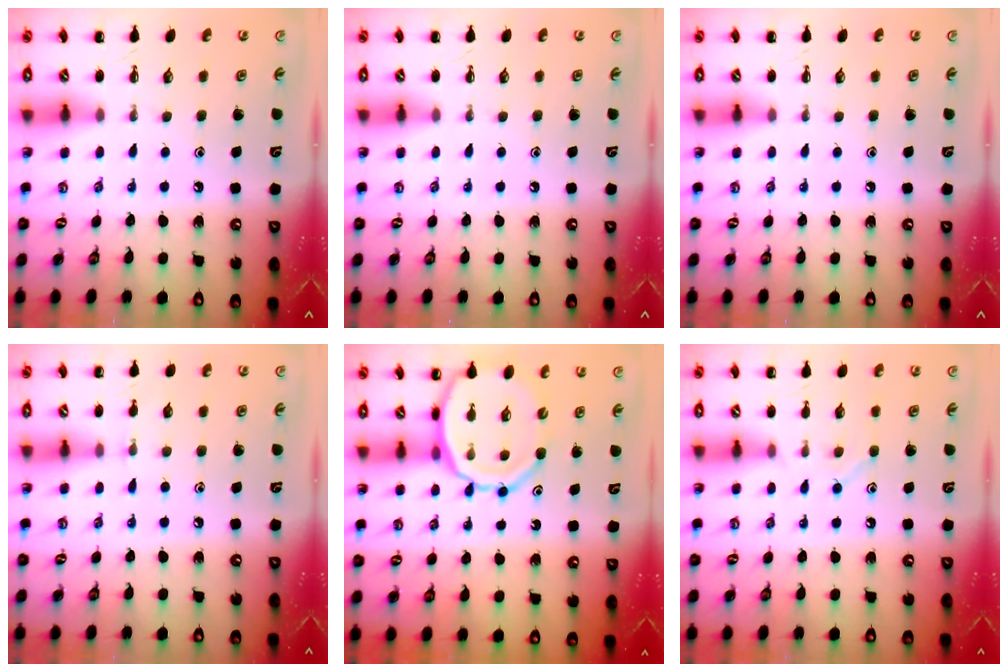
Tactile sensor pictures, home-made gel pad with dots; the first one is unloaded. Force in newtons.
{"total": 0.0}
{"total": 0.0}
{"total": 3.7, "press": 3.5, "slide": 1.4}
{"total": 11.5, "press": 11.0, "slide": 3.5}
{"total": 7.1, "press": 7.0, "slide": 0.9}